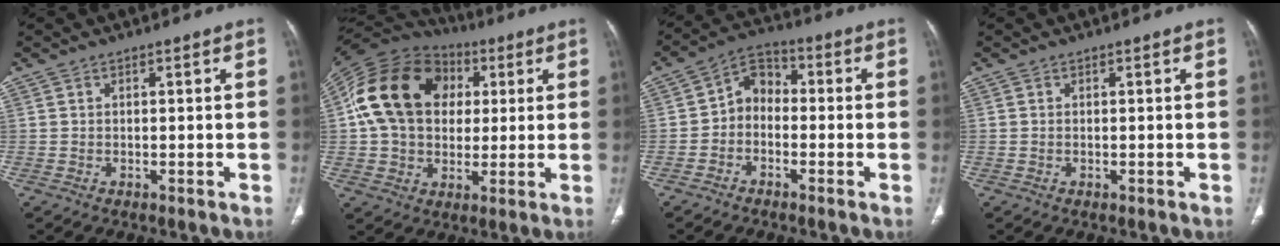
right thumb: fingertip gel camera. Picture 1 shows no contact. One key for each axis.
{"total": 21.1, "fx": 3.9, "fy": 16.2, "fz": 13.0, "tx": -0.228, "ty": 0.023, "tz": 0.064}
{"total": 6.2, "fx": -1.4, "fy": 4.9, "fz": 3.5, "tx": -0.033, "ty": 0.032, "tz": -0.047}
{"total": 0.0}